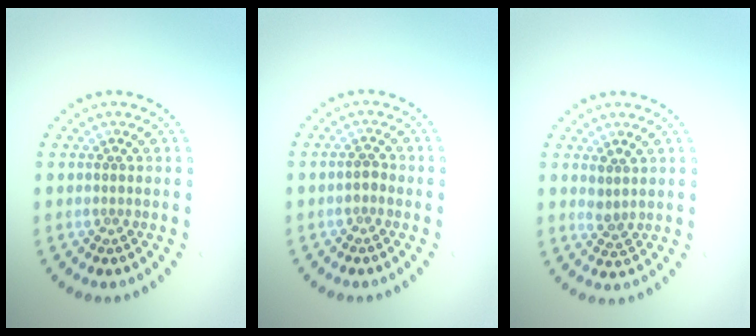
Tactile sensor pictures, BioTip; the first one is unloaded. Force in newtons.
{"total": 0.8, "press": 0.8, "slide": 0.2}
{"total": 1.5, "press": 1.2, "slide": 0.8}